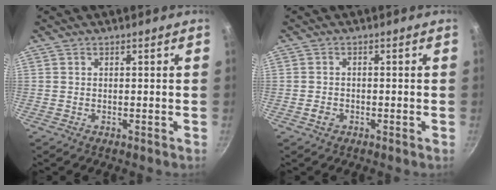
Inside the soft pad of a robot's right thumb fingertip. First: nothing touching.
{"total": 1.6, "force": [-0.9, 1.1, 0.8], "torque": [-0.015, 0.007, -0.017]}